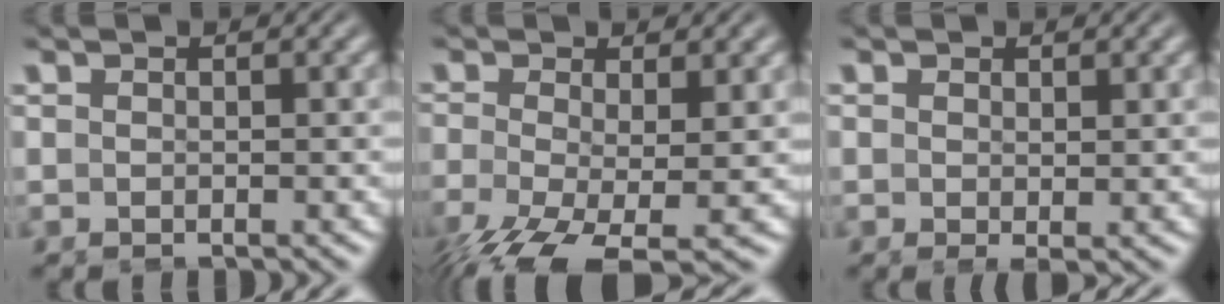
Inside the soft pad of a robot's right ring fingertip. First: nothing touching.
{"total": 6.9, "force": [-4.6, 2.4, 4.5], "torque": [-0.102, -0.058, -0.050]}
{"total": 1.0, "force": [-0.2, -0.1, 0.9], "torque": [-0.007, -0.010, 0.003]}